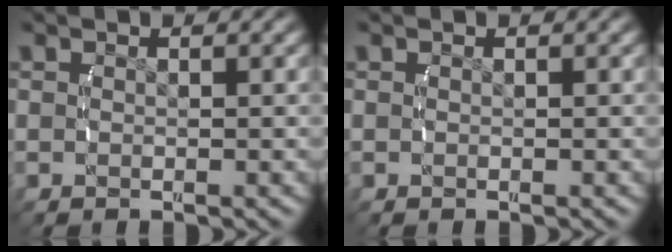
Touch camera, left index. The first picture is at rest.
{"total": 0.0}